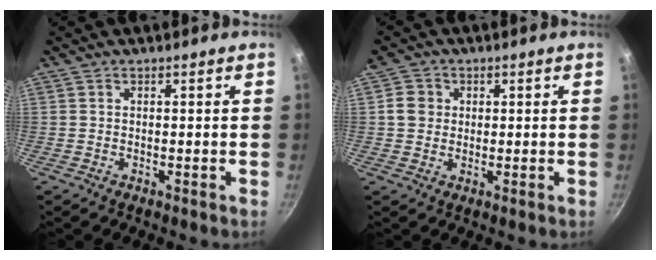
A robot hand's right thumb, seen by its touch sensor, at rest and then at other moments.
{"total": 3.7, "force": [0.5, 3.5, 1.3], "torque": [-0.001, 0.003, 0.003]}